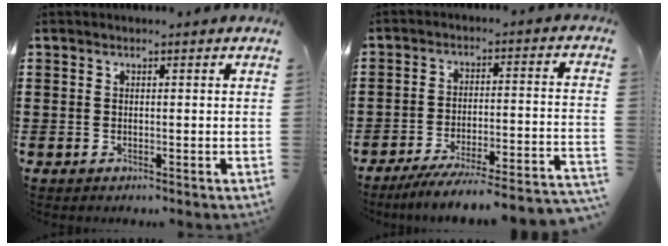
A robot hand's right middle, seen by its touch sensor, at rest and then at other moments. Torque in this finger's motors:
{"motor_torque": [1.28, -0.39, 0.45, 0.13]}